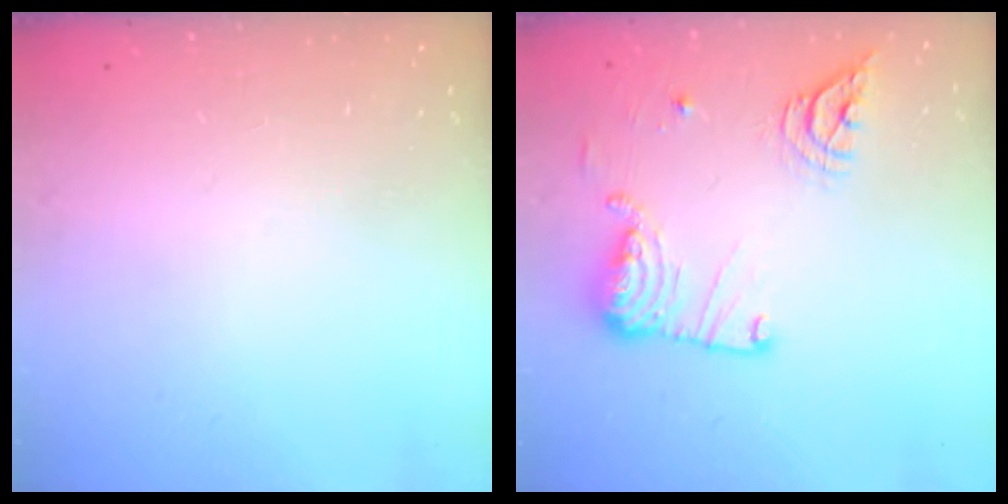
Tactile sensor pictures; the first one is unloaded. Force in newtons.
{"total": 15.8, "press": 15.0, "slide": 4.9}